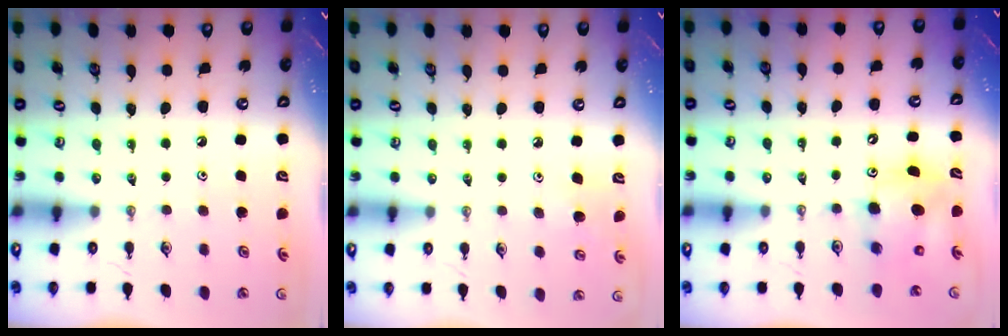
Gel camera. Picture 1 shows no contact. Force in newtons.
{"total": 4.4, "press": 4.4, "slide": 0.4}
{"total": 8.0, "press": 7.8, "slide": 1.8}